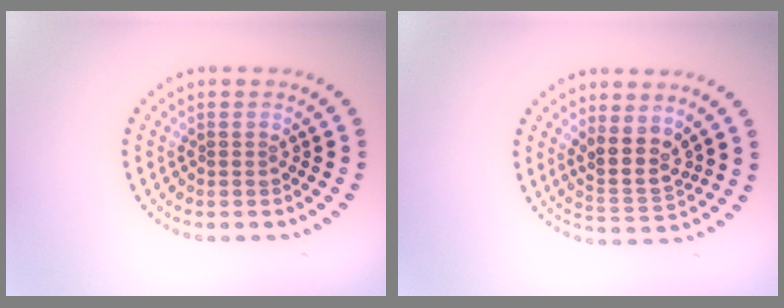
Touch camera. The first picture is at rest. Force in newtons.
{"total": 3.4, "press": 2.8, "slide": 1.8}